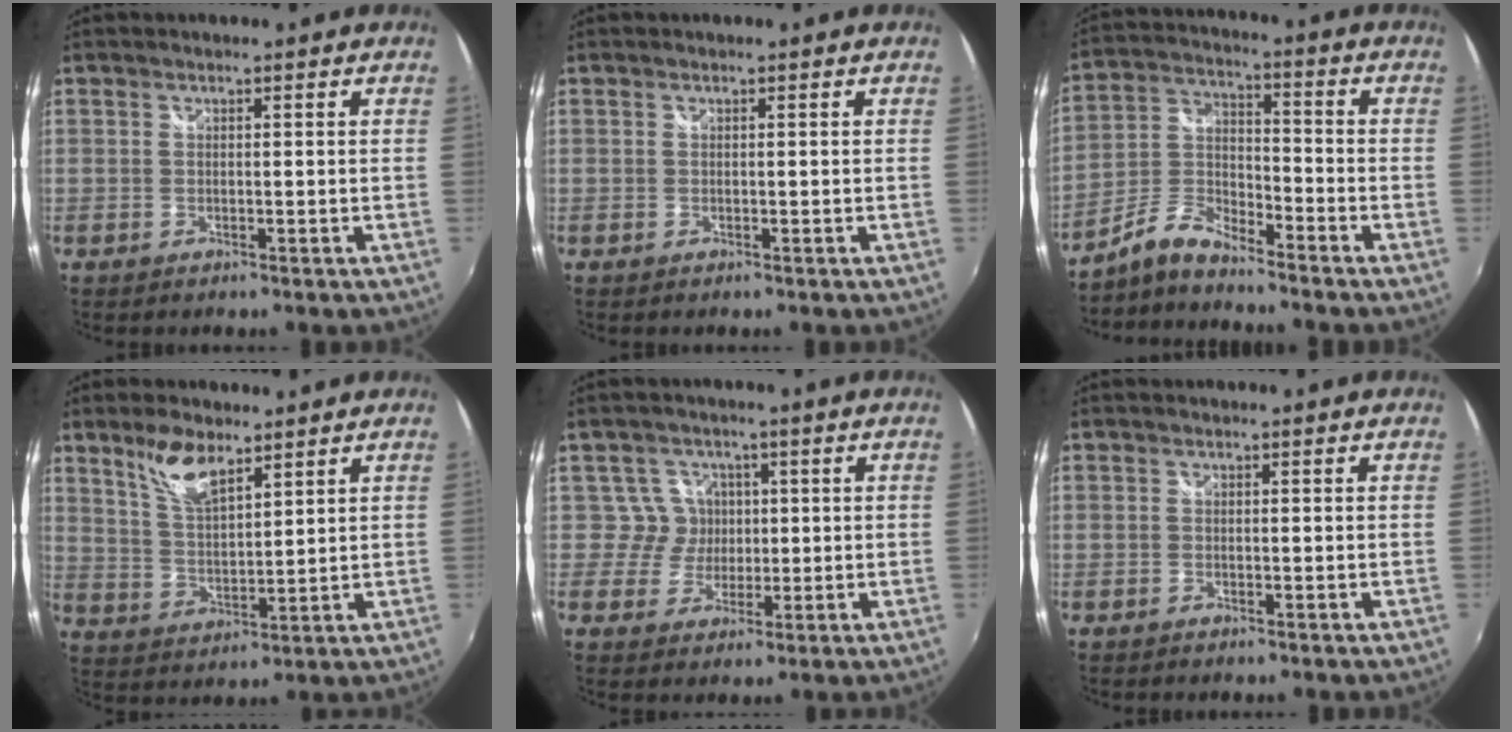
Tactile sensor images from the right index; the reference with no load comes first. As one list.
[{"total": 0.0}, {"total": 6.9, "force": [-5.7, 2.0, 3.4], "torque": [-0.082, 0.020, -0.121]}, {"total": 8.1, "force": [5.6, 2.9, 5.1], "torque": [-0.095, 0.005, 0.114]}, {"total": 4.6, "force": [0.5, 4.6, -0.4], "torque": [0.018, 0.012, 0.003]}, {"total": 0.0}]